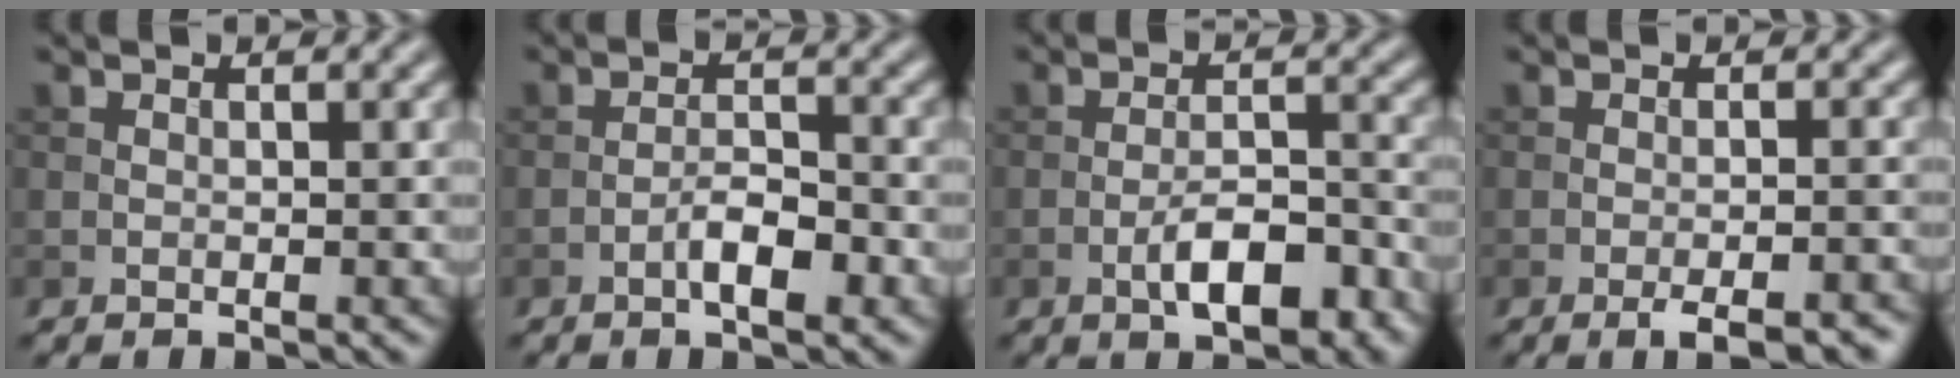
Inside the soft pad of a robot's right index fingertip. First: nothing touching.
{"total": 3.2, "force": [-1.6, 1.0, 2.6], "torque": [-0.043, 0.007, -0.030]}
{"total": 5.4, "force": [-2.6, 2.0, 4.3], "torque": [-0.070, 0.004, -0.040]}
{"total": 4.2, "force": [-2.8, 1.0, 3.0], "torque": [-0.044, -0.003, -0.034]}